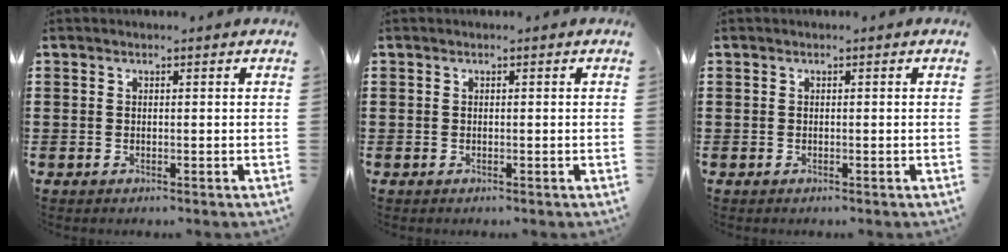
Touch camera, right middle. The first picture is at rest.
{"total": 0.0}
{"total": 0.0}